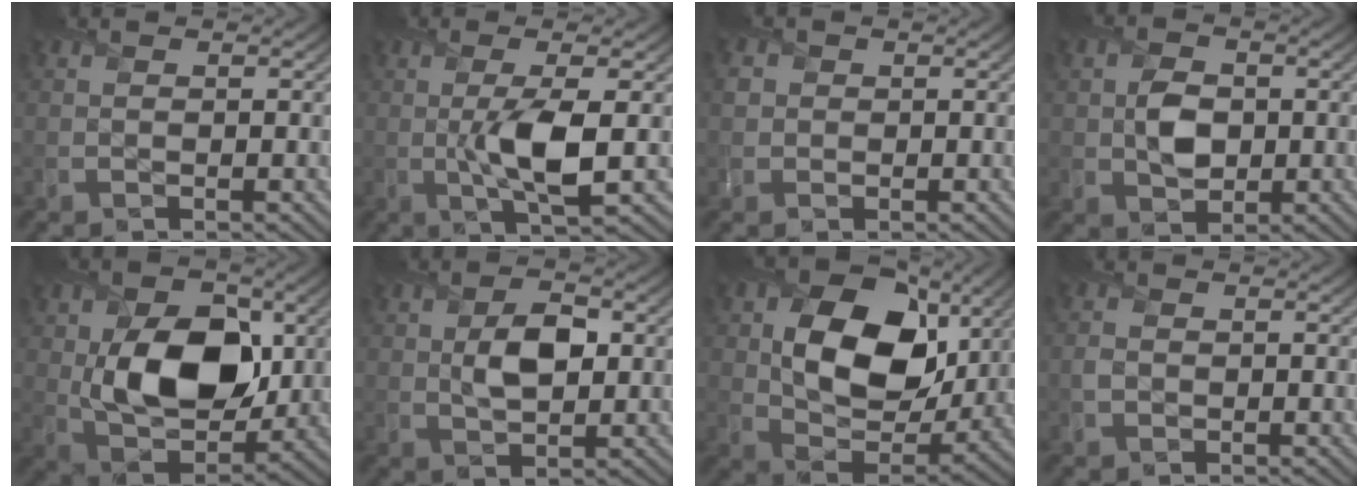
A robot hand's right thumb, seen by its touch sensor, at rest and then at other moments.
{"total": 5.9, "force": [-0.4, 1.5, 5.7], "torque": [-0.104, -0.003, -0.007]}
{"total": 1.5, "force": [0.3, 1.5, 0.1], "torque": [-0.006, -0.001, 0.002]}
{"total": 4.2, "force": [0.1, 3.1, 2.8], "torque": [-0.058, -0.003, -0.003]}
{"total": 12.4, "force": [1.1, 8.4, 9.0], "torque": [-0.157, -0.009, 0.021]}
{"total": 5.2, "force": [0.8, 3.0, 4.2], "torque": [-0.079, 0.001, 0.012]}
{"total": 14.1, "force": [3.4, 10.1, 9.3], "torque": [-0.165, -0.013, 0.060]}
{"total": 1.3, "force": [-0.2, 1.1, 0.7], "torque": [-0.020, -0.001, -0.006]}